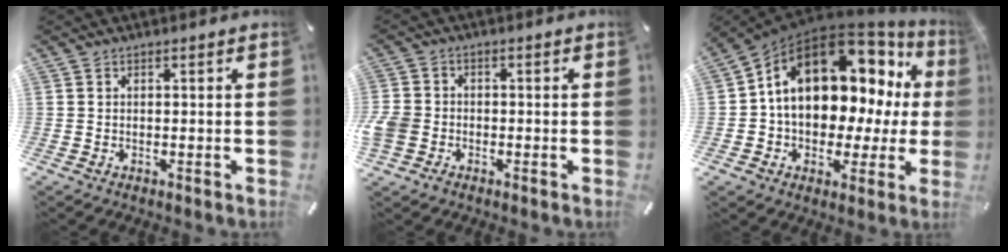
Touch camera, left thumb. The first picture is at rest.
{"total": 4.7, "force": [-1.8, 4.0, 1.8], "torque": [-0.041, 0.009, -0.033]}
{"total": 16.4, "force": [5.7, 11.1, 10.7], "torque": [-0.150, -0.049, 0.097]}